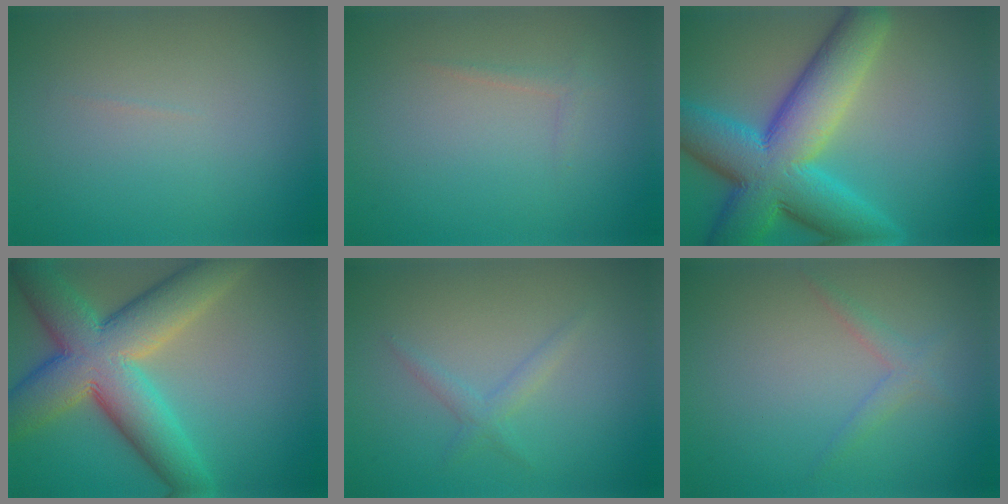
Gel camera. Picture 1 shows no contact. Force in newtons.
{"total": 0.6, "press": 0.6, "slide": 0.1}
{"total": 12.4, "press": 12.4, "slide": 0.3}
{"total": 11.4, "press": 11.3, "slide": 0.4}
{"total": 1.4, "press": 1.4, "slide": 0.0}
{"total": 1.5, "press": 1.5, "slide": 0.1}